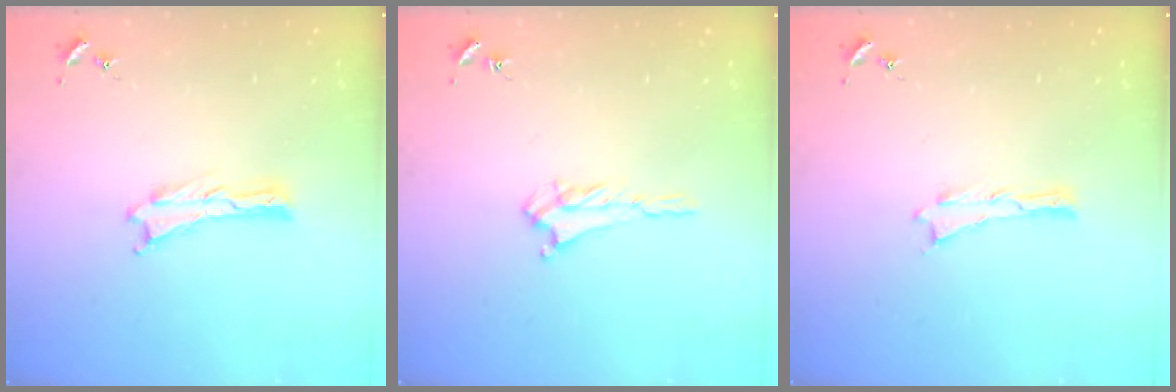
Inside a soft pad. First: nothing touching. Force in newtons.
{"total": 2.0, "press": 2.0, "slide": 0.5}
{"total": 0.0}